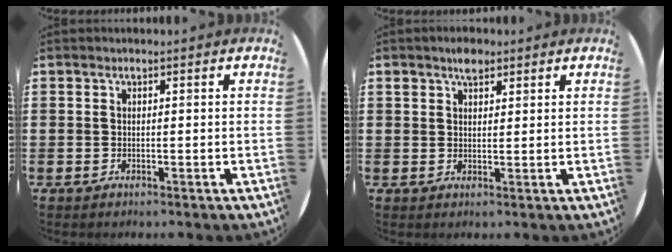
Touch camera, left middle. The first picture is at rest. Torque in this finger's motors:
{"motor_torque": [0.47, -0.39, 0.05, 0.07]}